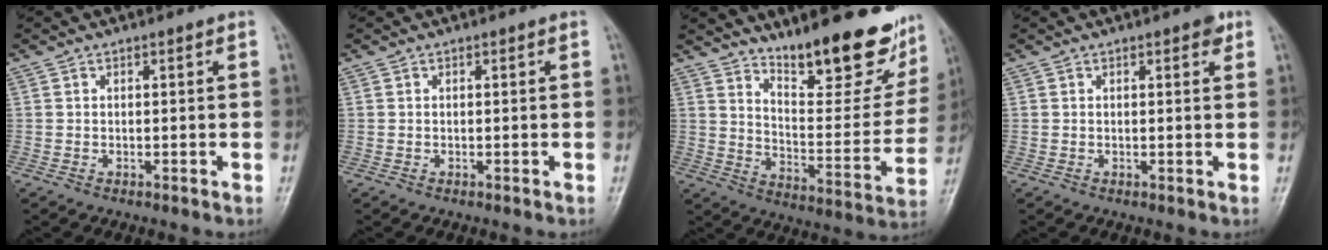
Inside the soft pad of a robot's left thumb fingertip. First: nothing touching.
{"total": 0.0}
{"total": 20.4, "force": [15.1, 5.8, 12.5], "torque": [-0.137, -0.106, 0.224]}
{"total": 2.0, "force": [1.1, 0.8, 1.4], "torque": [-0.013, -0.002, 0.011]}